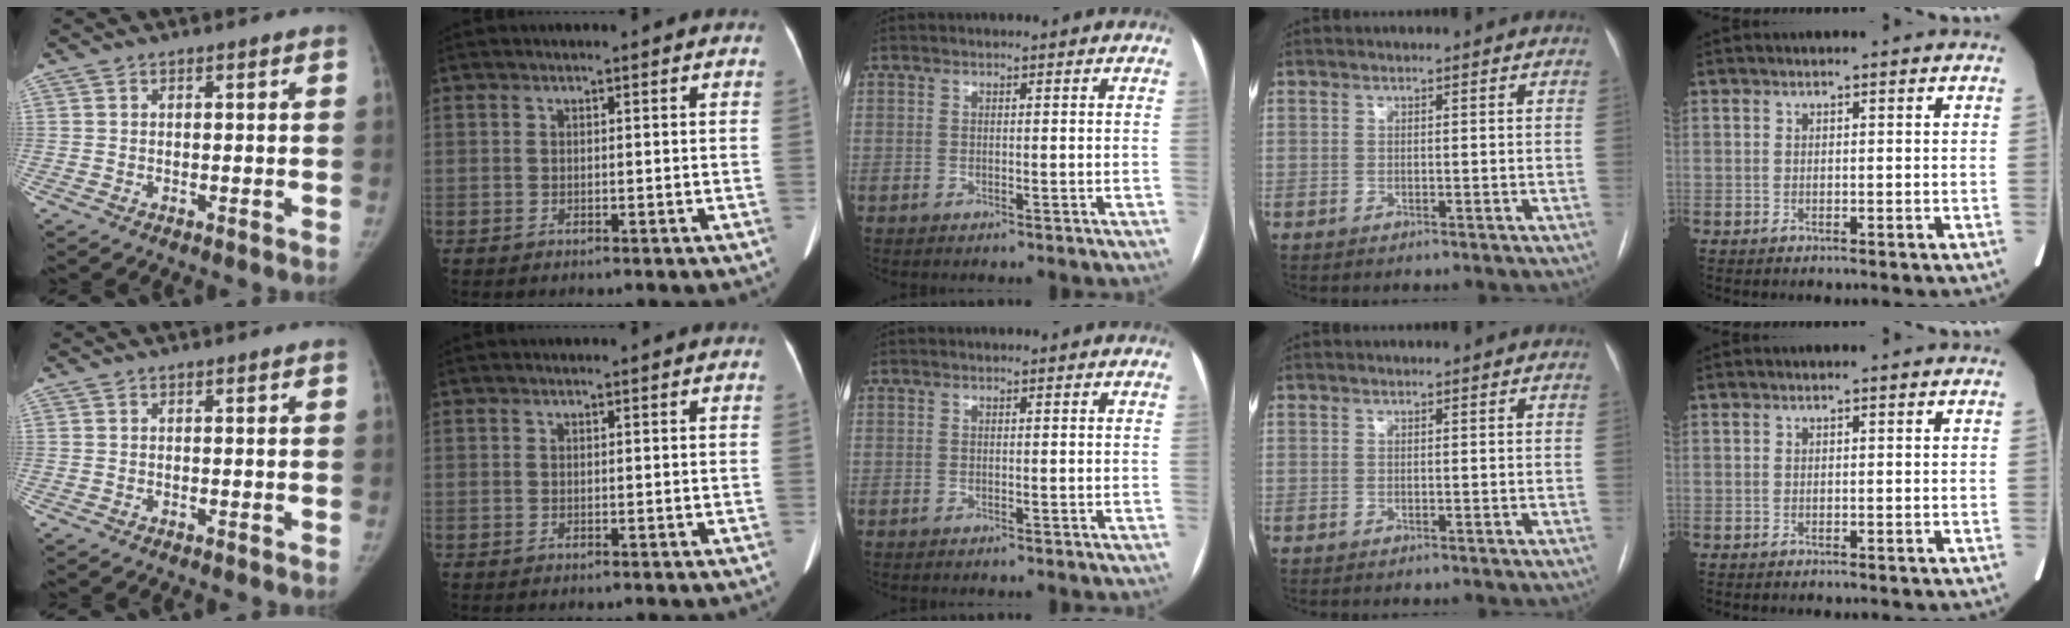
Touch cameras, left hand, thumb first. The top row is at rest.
{}